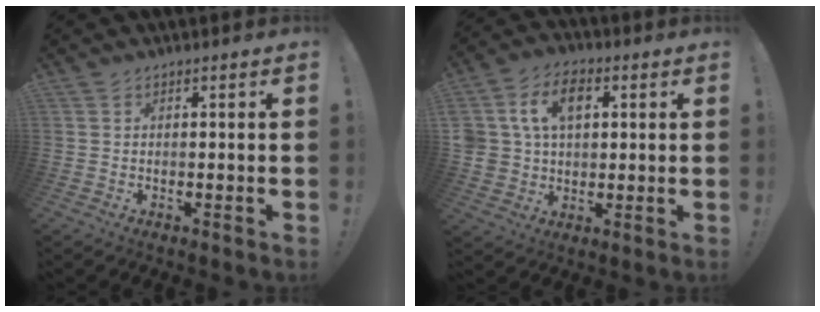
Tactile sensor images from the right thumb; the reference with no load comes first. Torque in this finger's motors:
{"motor_torque": [1.90, 1.95, 1.00, 0.34, 0.12]}